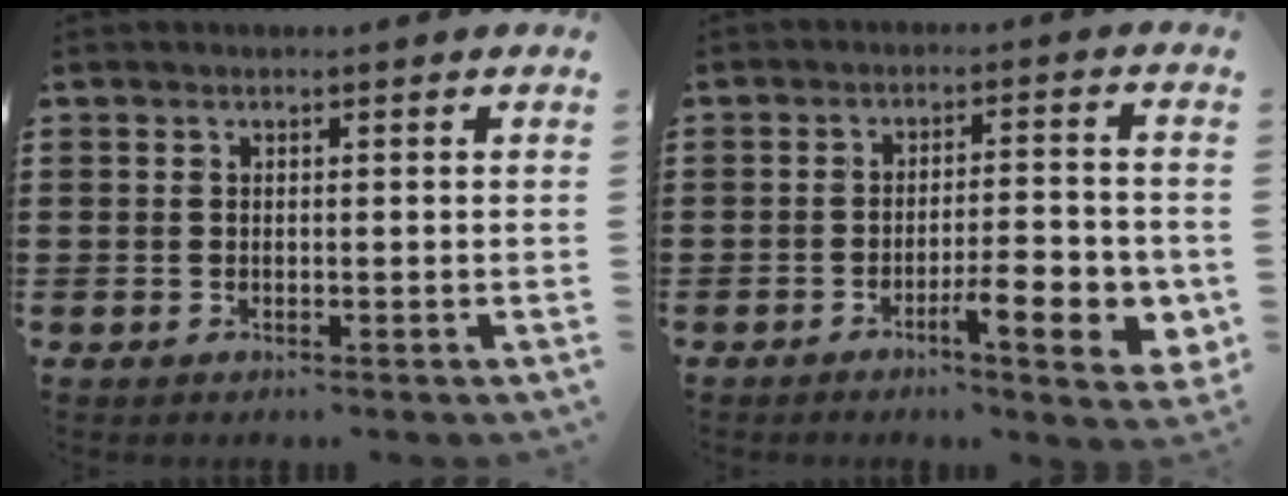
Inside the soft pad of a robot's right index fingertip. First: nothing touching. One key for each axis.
{"total": 8.2, "fx": -3.3, "fy": 1.8, "fz": 7.2, "tx": -0.102, "ty": -0.002, "tz": -0.053}